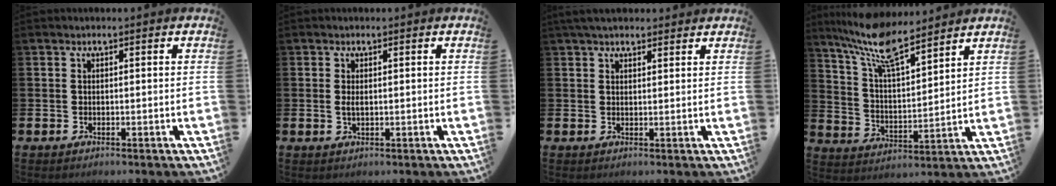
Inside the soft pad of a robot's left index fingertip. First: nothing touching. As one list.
[{"total": 1.1, "force": [0.1, 0.4, 1.0], "torque": [-0.016, 0.001, 0.000]}, {"total": 3.2, "force": [2.8, 1.1, 1.1], "torque": [-0.013, -0.007, 0.048]}, {"total": 9.6, "force": [8.5, 1.6, 4.2], "torque": [-0.105, -0.044, 0.151]}]